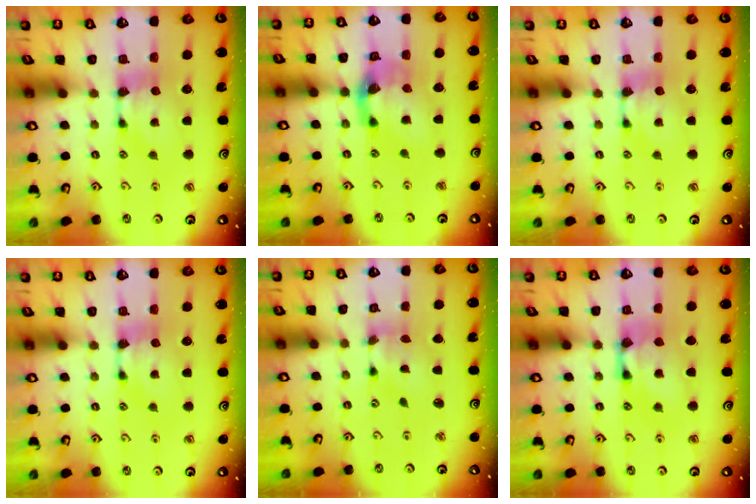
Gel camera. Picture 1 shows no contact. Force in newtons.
{"total": 5.5, "press": 4.9, "slide": 2.4}
{"total": 0.0}
{"total": 0.0}
{"total": 4.0, "press": 3.6, "slide": 1.7}
{"total": 3.6, "press": 3.6, "slide": 0.3}